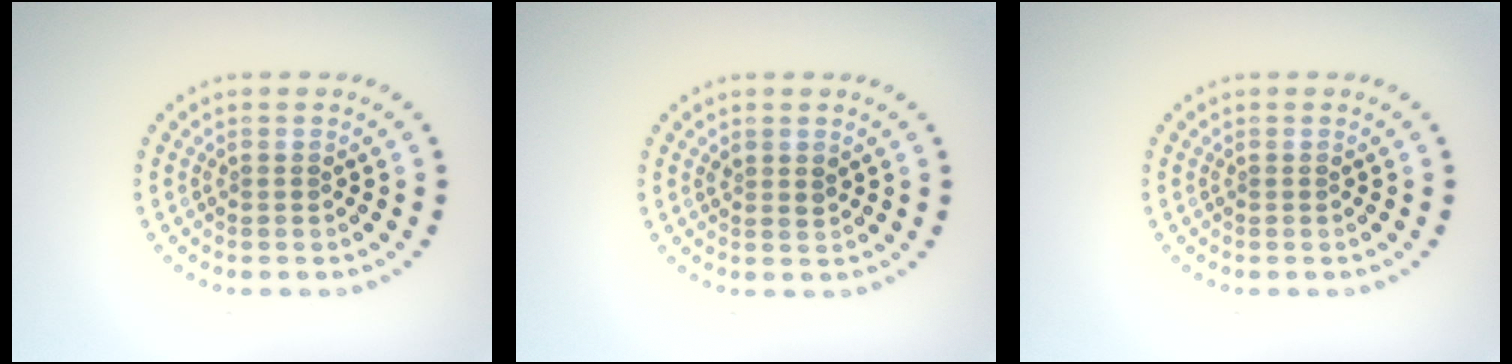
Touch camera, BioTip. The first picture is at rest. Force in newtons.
{"total": 1.0, "press": 0.9, "slide": 0.5}
{"total": 0.0}